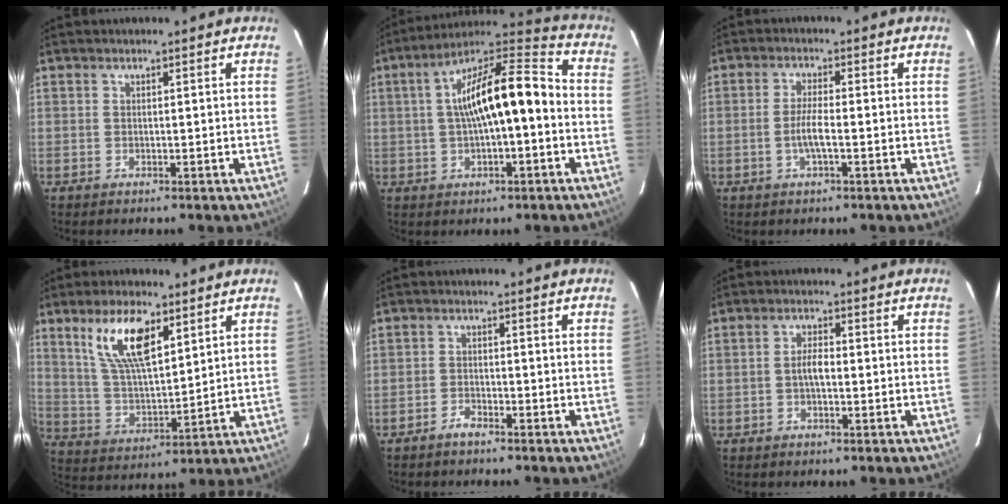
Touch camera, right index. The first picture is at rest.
{"total": 15.7, "force": [-0.6, 4.7, 15.0], "torque": [-0.246, 0.031, -0.010]}
{"total": 3.9, "force": [-1.2, 0.3, 3.7], "torque": [-0.074, -0.003, -0.023]}
{"total": 12.2, "force": [6.5, 4.4, 9.3], "torque": [-0.176, 0.007, 0.134]}
{"total": 2.2, "force": [-2.0, 0.7, 0.7], "torque": [-0.025, 0.004, -0.039]}
{"total": 2.9, "force": [-0.5, 1.0, 2.6], "torque": [-0.052, 0.006, -0.009]}